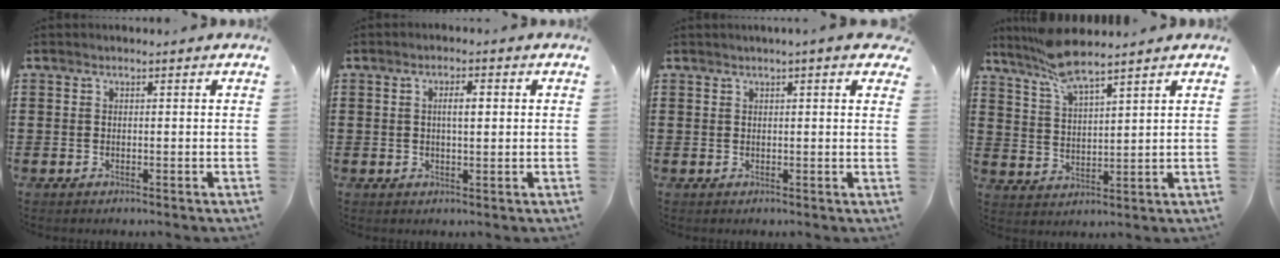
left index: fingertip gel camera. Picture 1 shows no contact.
{"total": 3.1, "force": [0.5, 0.9, 2.9], "torque": [-0.048, 0.002, 0.003]}
{"total": 2.0, "force": [1.3, -0.1, 1.5], "torque": [-0.032, 0.001, 0.023]}
{"total": 7.3, "force": [6.1, 0.9, 3.8], "torque": [-0.091, -0.017, 0.112]}